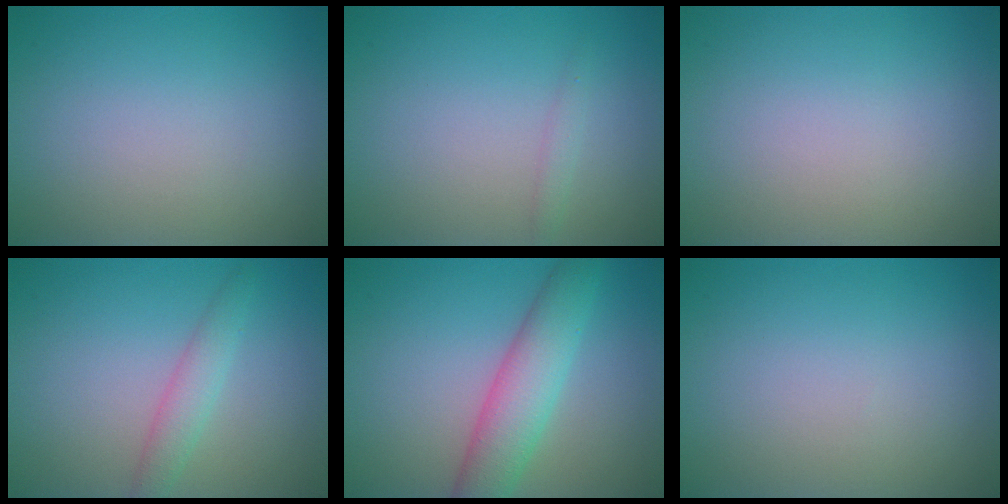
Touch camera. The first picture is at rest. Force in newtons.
{"total": 0.8, "press": 0.8, "slide": 0.0}
{"total": 0.0}
{"total": 2.2, "press": 2.2, "slide": 0.2}
{"total": 5.1, "press": 5.1, "slide": 0.1}
{"total": 0.0}